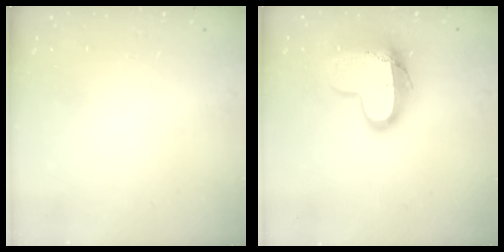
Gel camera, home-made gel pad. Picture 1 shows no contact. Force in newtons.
{"total": 14.2, "press": 14.1, "slide": 1.1}